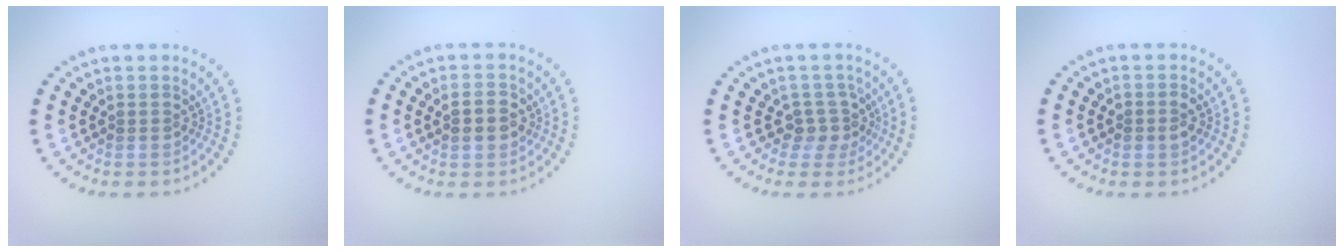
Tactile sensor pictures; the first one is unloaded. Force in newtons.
{"total": 2.8, "press": 2.8, "slide": 0.1}
{"total": 2.5, "press": 2.0, "slide": 1.6}
{"total": 1.4, "press": 1.3, "slide": 0.2}